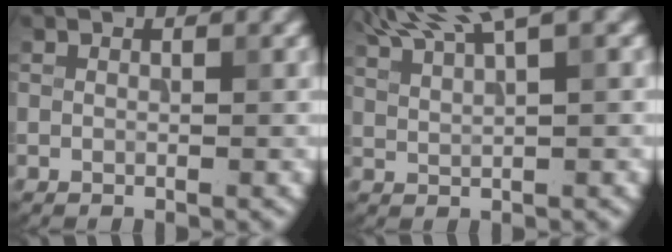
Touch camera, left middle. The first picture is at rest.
{"total": 5.5, "force": [4.3, 0.8, 3.4], "torque": [-0.062, 0.017, 0.070]}